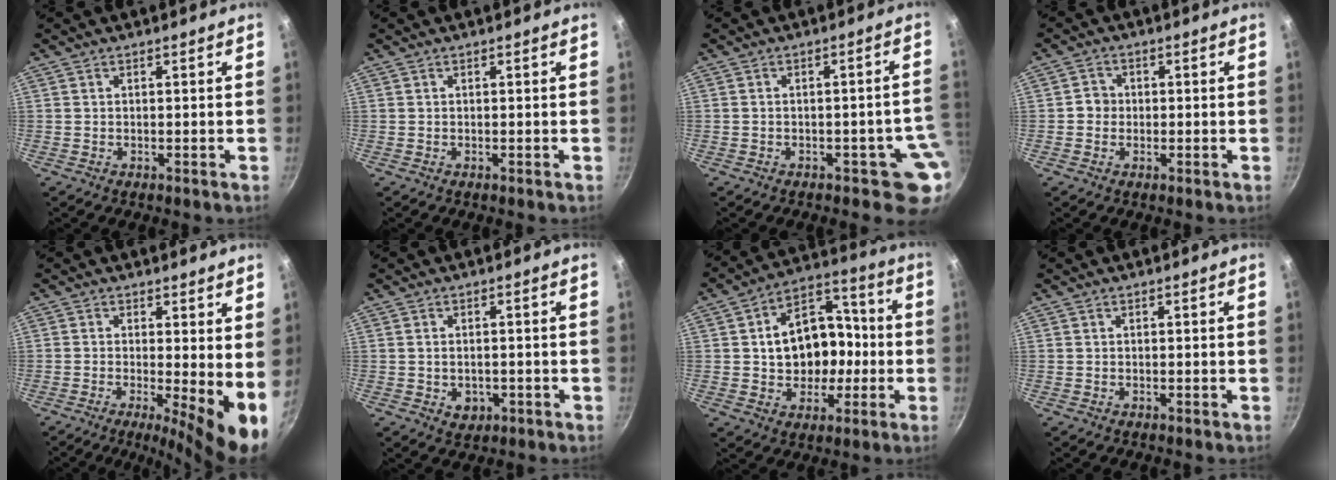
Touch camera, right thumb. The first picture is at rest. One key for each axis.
{"total": 0.0}
{"total": 5.0, "fx": -1.9, "fy": 2.9, "fz": 3.7, "tx": 0.006, "ty": 0.032, "tz": -0.021}
{"total": 2.7, "fx": -0.3, "fy": 2.6, "fz": 0.8, "tx": 0.005, "ty": 0.007, "tz": -0.011}
{"total": 8.8, "fx": -0.4, "fy": 2.1, "fz": 8.6, "tx": -0.119, "ty": -0.017, "tz": -0.009}
{"total": 3.5, "fx": -0.8, "fy": 2.6, "fz": 2.2, "tx": -0.030, "ty": 0.002, "tz": -0.004}
{"total": 16.3, "fx": -0.6, "fy": 12.5, "fz": 10.3, "tx": -0.122, "ty": 0.044, "tz": -0.006}
{"total": 0.0}